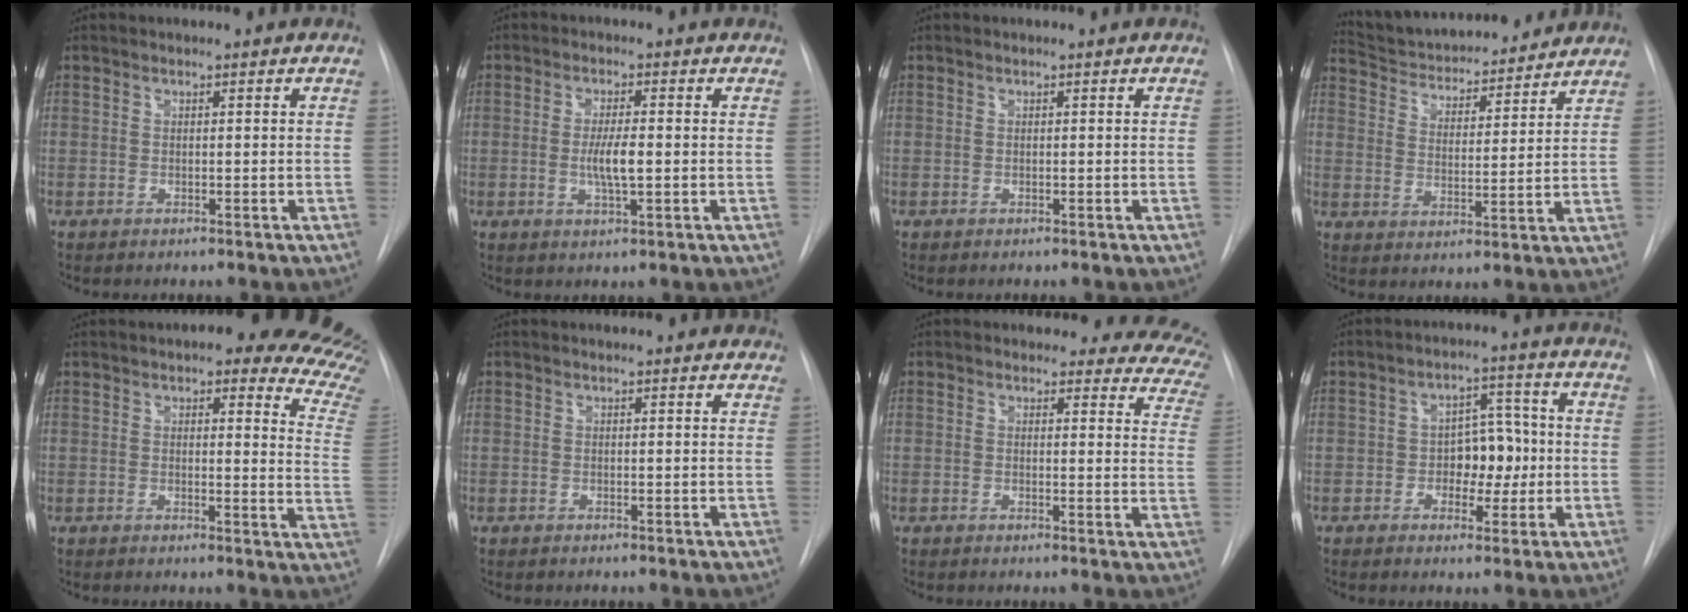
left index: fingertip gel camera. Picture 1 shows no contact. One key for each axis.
{"total": 4.3, "fx": -1.4, "fy": 0.5, "fz": 4.0, "tx": -0.077, "ty": -0.011, "tz": -0.022}
{"total": 0.0}
{"total": 16.1, "fx": 15.0, "fy": 3.3, "fz": 4.9, "tx": -0.076, "ty": 0.006, "tz": 0.226}
{"total": 15.1, "fx": 13.2, "fy": 2.9, "fz": 6.5, "tx": -0.048, "ty": -0.088, "tz": 0.111}
{"total": 2.9, "fx": 2.5, "fy": 1.2, "fz": 0.9, "tx": -0.008, "ty": 0.009, "tz": 0.014}
{"total": 12.6, "fx": 11.2, "fy": 4.9, "fz": 3.0, "tx": 0.012, "ty": -0.061, "tz": 0.075}
{"total": 6.5, "fx": -1.7, "fy": 4.0, "fz": 4.8, "tx": -0.062, "ty": 0.013, "tz": -0.024}